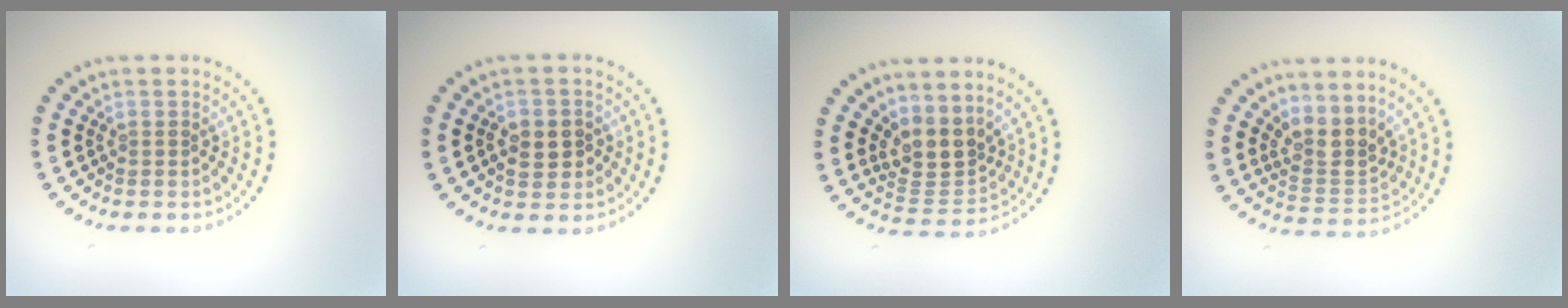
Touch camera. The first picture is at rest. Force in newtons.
{"total": 2.8, "press": 2.7, "slide": 0.5}
{"total": 3.6, "press": 2.6, "slide": 2.5}
{"total": 3.1, "press": 2.6, "slide": 1.8}